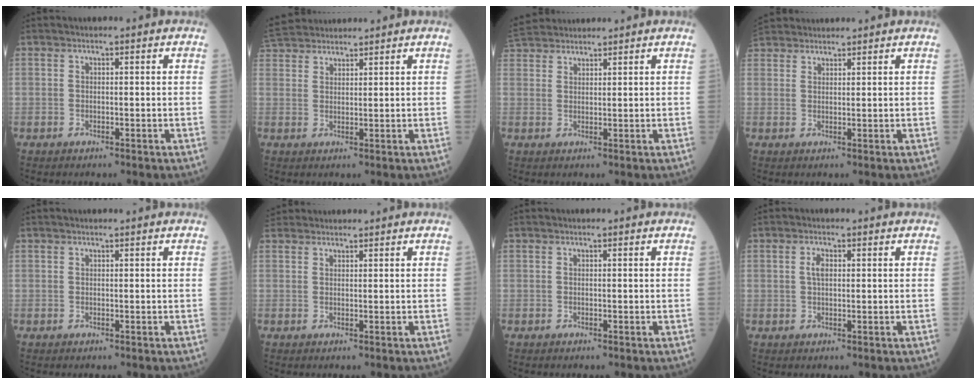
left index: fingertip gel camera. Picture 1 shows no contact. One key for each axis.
{"total": 7.3, "fx": 6.8, "fy": 1.5, "fz": 2.0, "tx": -0.045, "ty": 0.038, "tz": 0.129}
{"total": 5.9, "fx": 5.6, "fy": 1.1, "fz": 1.4, "tx": -0.035, "ty": 0.034, "tz": 0.107}
{"total": 5.9, "fx": 5.5, "fy": 1.7, "fz": 1.1, "tx": -0.026, "ty": 0.036, "tz": 0.103}
{"total": 0.0}
{"total": 2.5, "fx": 2.4, "fy": 0.6, "fz": 0.2, "tx": -0.009, "ty": 0.029, "tz": 0.044}
{"total": 0.0}
{"total": 1.8, "fx": 0.3, "fy": 0.8, "fz": 1.6, "tx": -0.035, "ty": 0.006, "tz": 0.006}